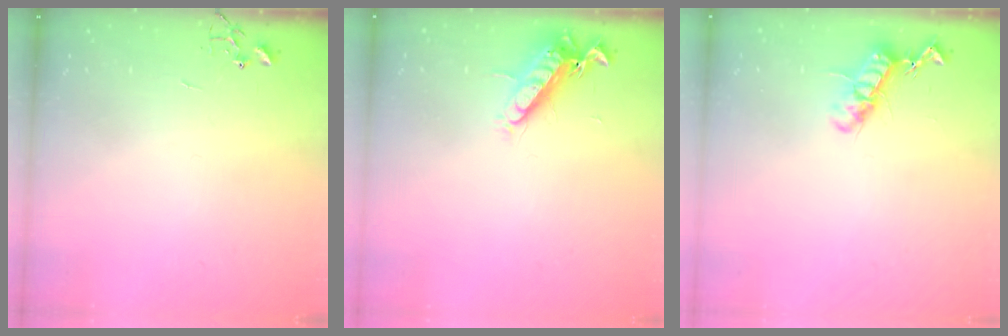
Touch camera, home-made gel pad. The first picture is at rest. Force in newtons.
{"total": 13.0, "press": 12.9, "slide": 1.2}
{"total": 12.5, "press": 12.5, "slide": 0.6}